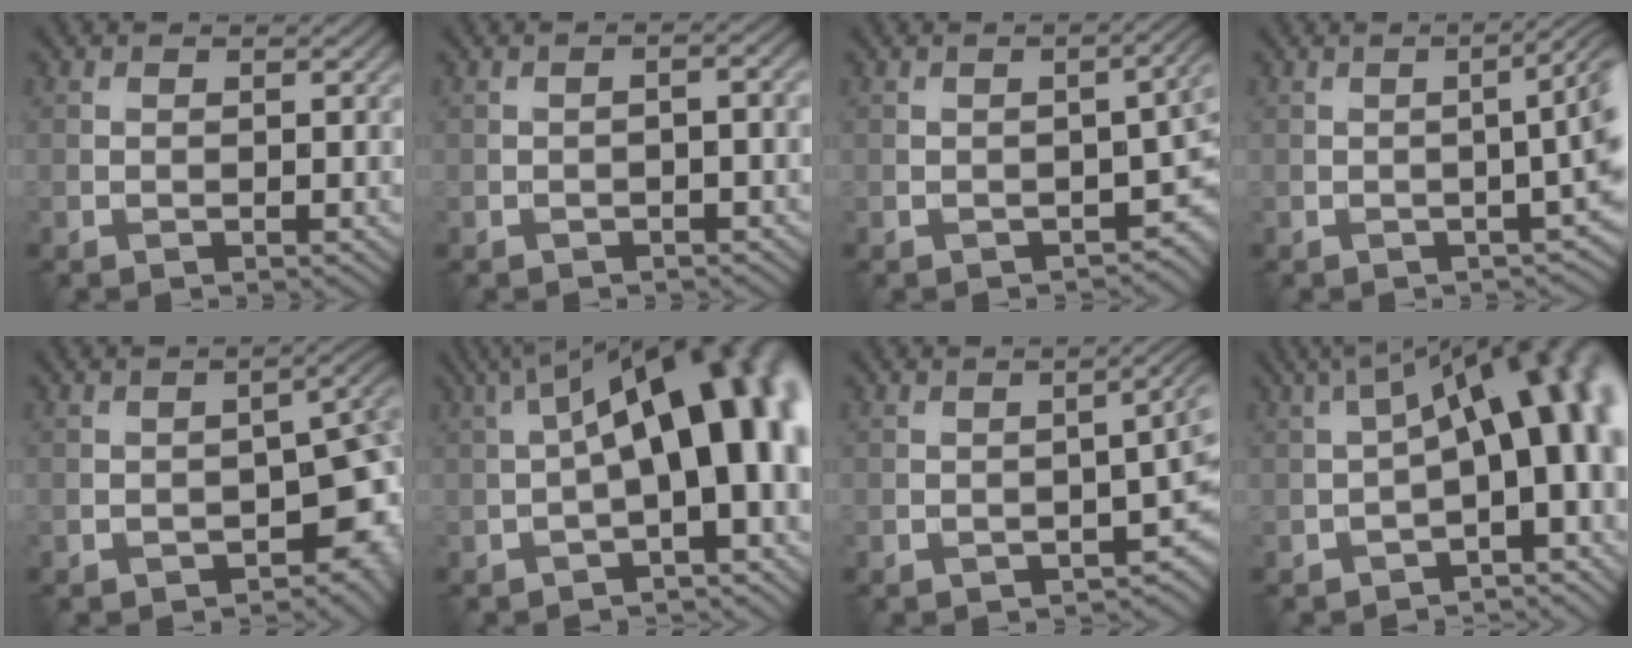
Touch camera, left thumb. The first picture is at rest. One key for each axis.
{"total": 1.8, "fx": -0.8, "fy": 0.6, "fz": 1.5, "tx": -0.012, "ty": 0.007, "tz": -0.017}
{"total": 4.0, "fx": -2.0, "fy": 1.3, "fz": 3.3, "tx": -0.035, "ty": -0.008, "tz": -0.019}
{"total": 6.3, "fx": -0.6, "fy": 1.1, "fz": 6.1, "tx": -0.064, "ty": 0.004, "tz": -0.003}
{"total": 7.2, "fx": -3.5, "fy": 3.4, "fz": 5.2, "tx": -0.056, "ty": -0.017, "tz": -0.036}
{"total": 14.2, "fx": 0.4, "fy": 5.5, "fz": 13.1, "tx": -0.170, "ty": 0.032, "tz": 0.006}
{"total": 3.6, "fx": -1.4, "fy": 1.1, "fz": 3.1, "tx": -0.031, "ty": 0.000, "tz": -0.014}
{"total": 12.9, "fx": -0.8, "fy": 5.2, "fz": 11.8, "tx": -0.146, "ty": 0.023, "tz": -0.006}